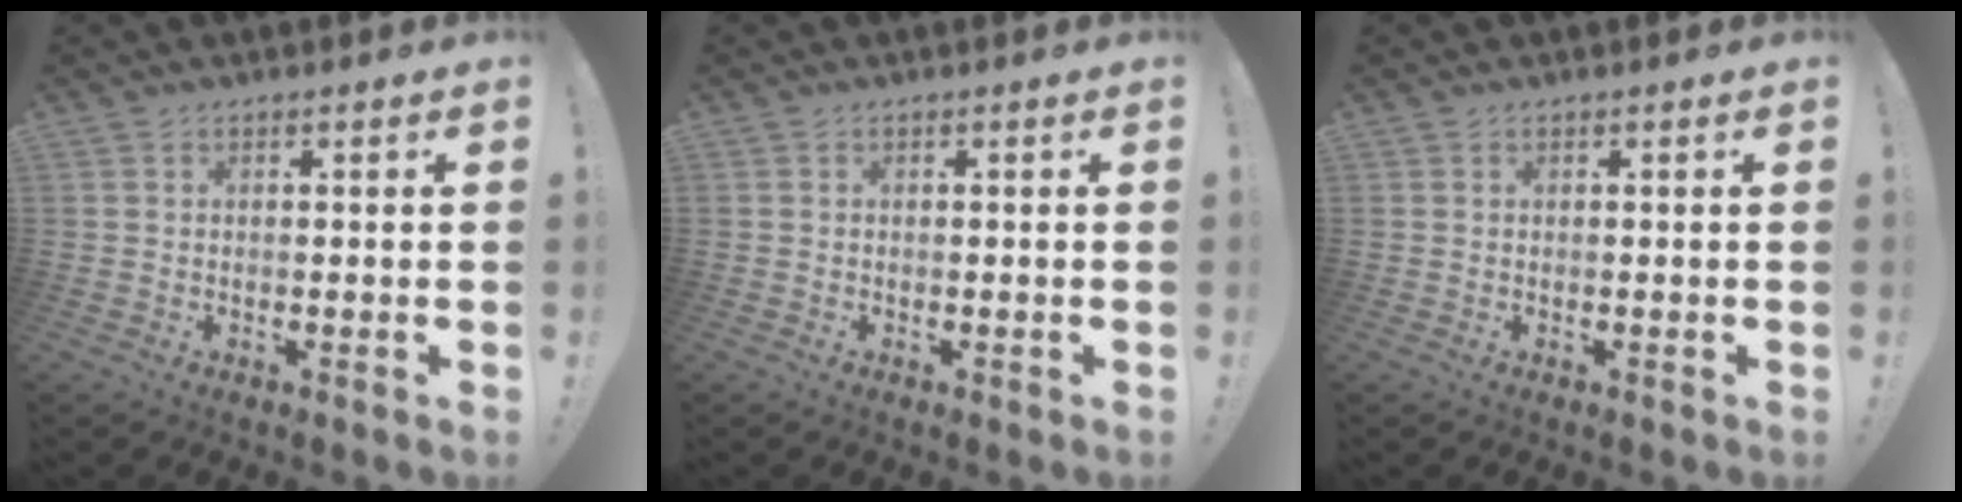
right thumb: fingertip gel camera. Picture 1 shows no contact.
{"total": 1.0, "force": [-0.3, 1.0, -0.1], "torque": [0.012, -0.002, -0.009]}
{"total": 0.0}